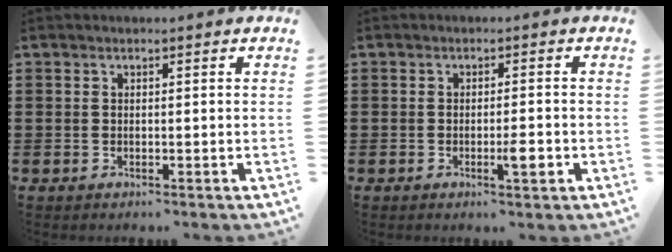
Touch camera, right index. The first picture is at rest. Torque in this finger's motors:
{"motor_torque": [1.10, -0.27, 0.23, 0.10]}